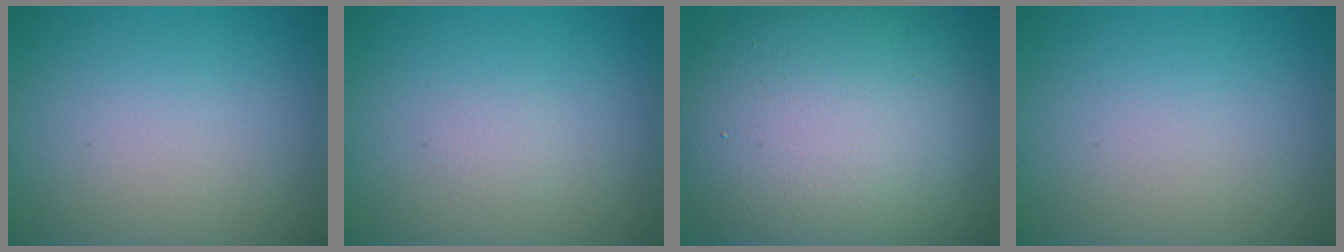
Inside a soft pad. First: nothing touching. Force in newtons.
{"total": 0.5, "press": 0.5, "slide": 0.1}
{"total": 15.2, "press": 15.1, "slide": 1.1}
{"total": 0.0}